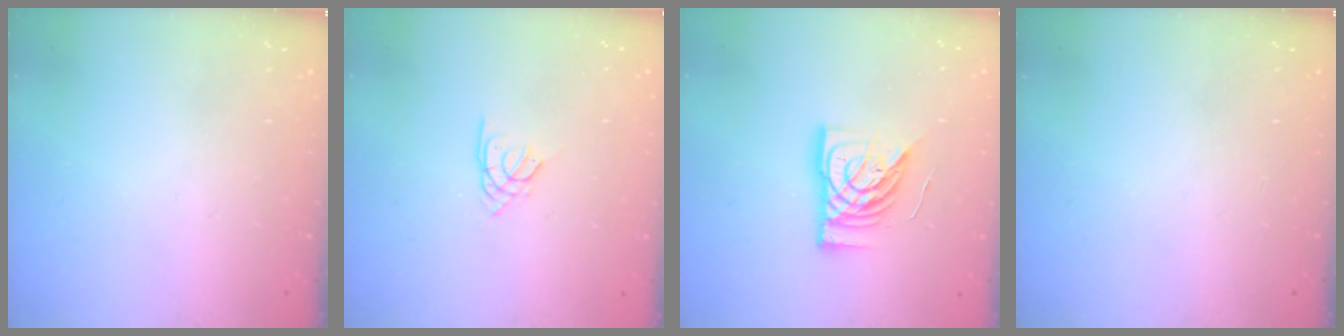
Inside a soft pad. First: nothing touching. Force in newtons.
{"total": 2.3, "press": 2.3, "slide": 0.5}
{"total": 15.1, "press": 15.0, "slide": 1.7}
{"total": 0.0}